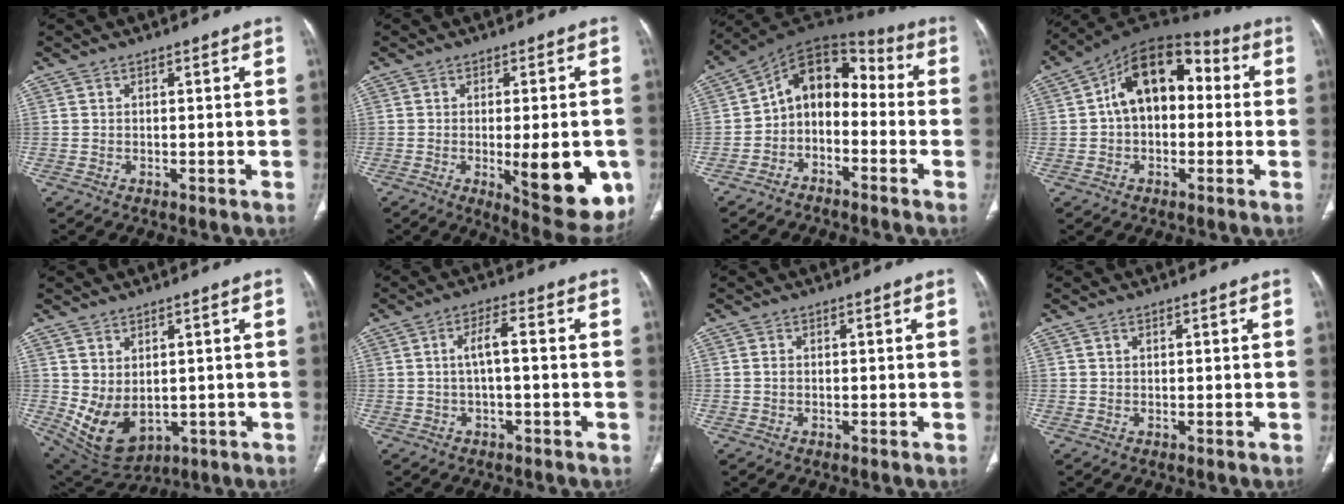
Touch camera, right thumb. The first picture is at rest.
{"total": 15.4, "force": [-3.6, 5.2, 14.1], "torque": [-0.152, -0.019, -0.032]}
{"total": 11.2, "force": [-2.9, 7.8, 7.5], "torque": [-0.085, 0.072, -0.066]}
{"total": 14.7, "force": [1.5, 9.4, 11.1], "torque": [-0.139, 0.044, 0.008]}
{"total": 10.0, "force": [-0.3, 6.6, 7.5], "torque": [-0.124, -0.010, 0.031]}
{"total": 4.5, "force": [0.0, 1.1, 4.3], "torque": [-0.093, 0.015, -0.003]}
{"total": 0.9, "force": [0.0, 0.7, 0.6], "torque": [-0.011, 0.001, -0.001]}
{"total": 0.7, "force": [0.4, 0.4, 0.4], "torque": [-0.007, -0.001, 0.008]}